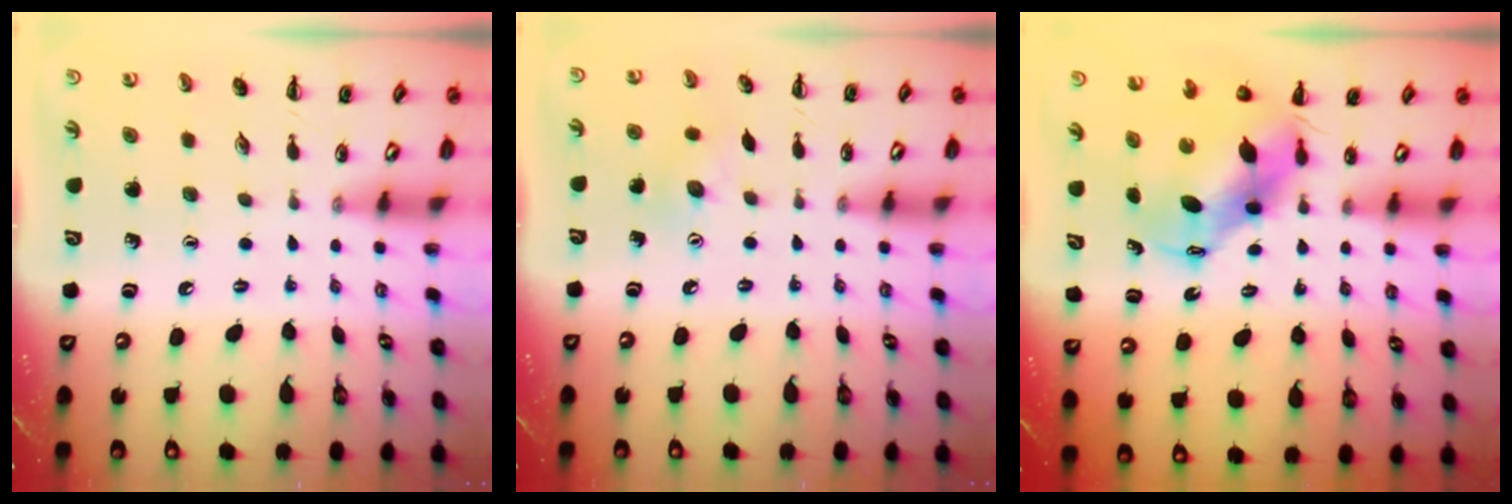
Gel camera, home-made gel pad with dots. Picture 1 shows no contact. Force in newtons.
{"total": 4.7, "press": 4.5, "slide": 1.3}
{"total": 8.2, "press": 7.8, "slide": 2.2}